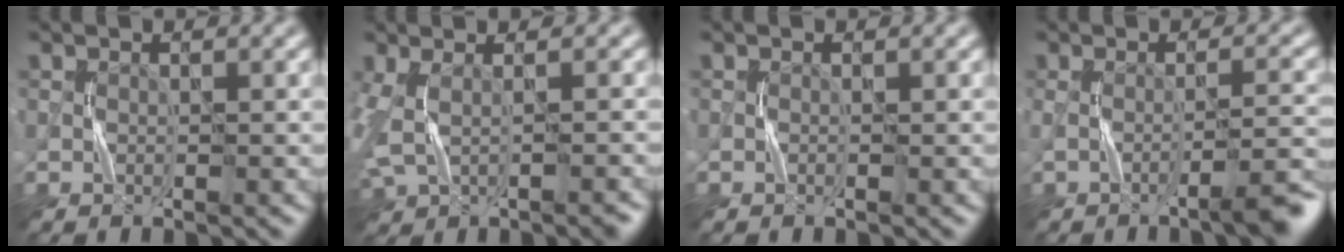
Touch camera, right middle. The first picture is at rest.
{"total": 4.3, "force": [-0.5, 2.0, 3.7], "torque": [-0.080, -0.010, -0.010]}
{"total": 0.0}
{"total": 4.0, "force": [-1.7, 0.8, 3.6], "torque": [-0.042, 0.002, -0.034]}